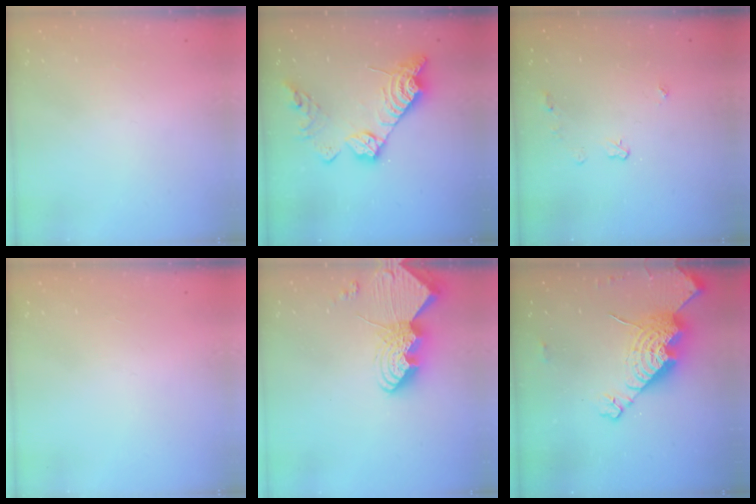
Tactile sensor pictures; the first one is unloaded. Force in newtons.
{"total": 16.6, "press": 16.5, "slide": 1.3}
{"total": 4.2, "press": 4.1, "slide": 0.4}
{"total": 0.0}
{"total": 18.8, "press": 18.7, "slide": 1.7}
{"total": 20.4, "press": 20.3, "slide": 1.9}